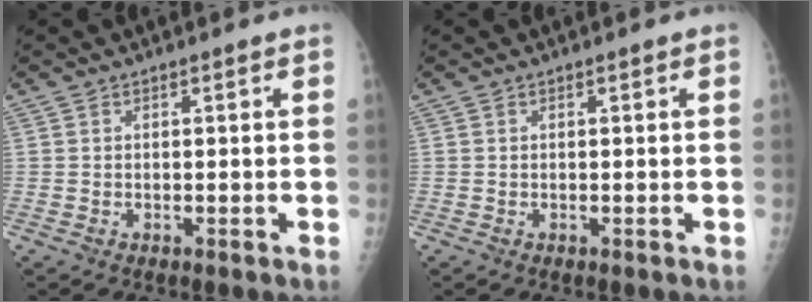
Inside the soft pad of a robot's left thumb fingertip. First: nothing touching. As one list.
[{"total": 0.0}]